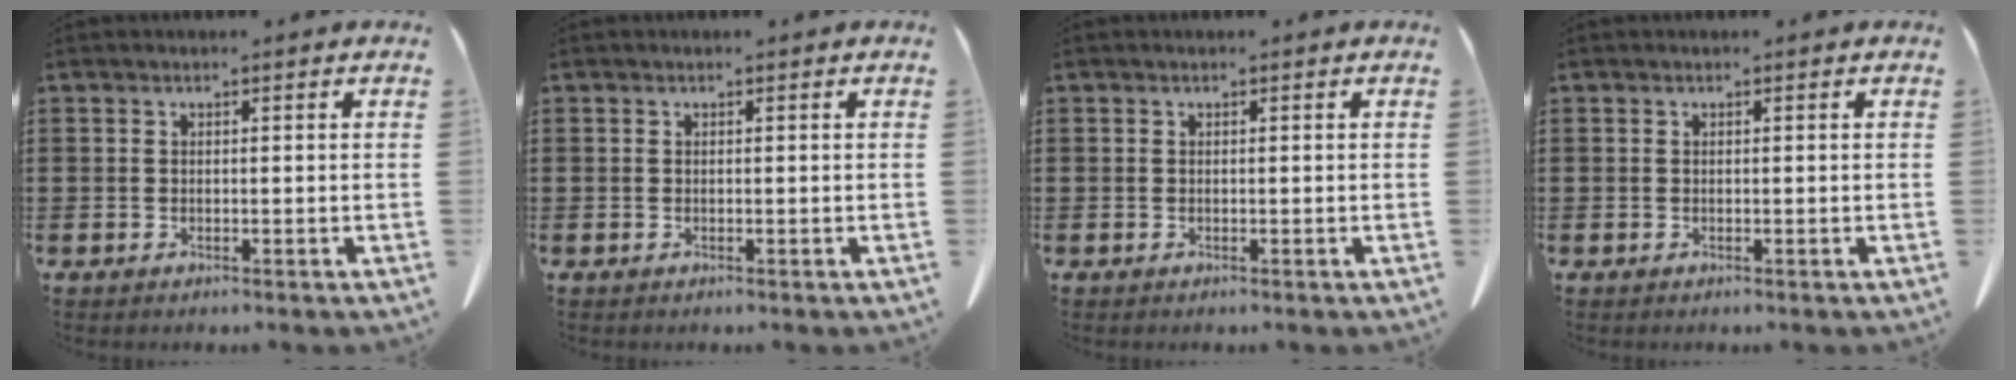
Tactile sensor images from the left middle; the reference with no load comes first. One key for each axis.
{"total": 0.0}
{"total": 0.0}
{"total": 0.0}